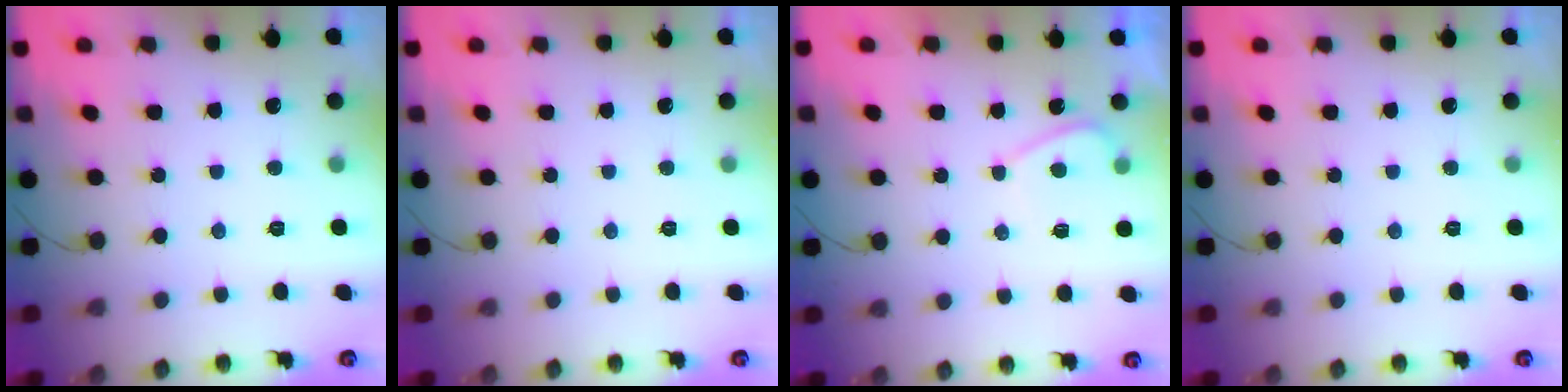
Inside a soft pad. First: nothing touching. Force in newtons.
{"total": 0.0}
{"total": 2.8, "press": 2.7, "slide": 0.7}
{"total": 0.0}